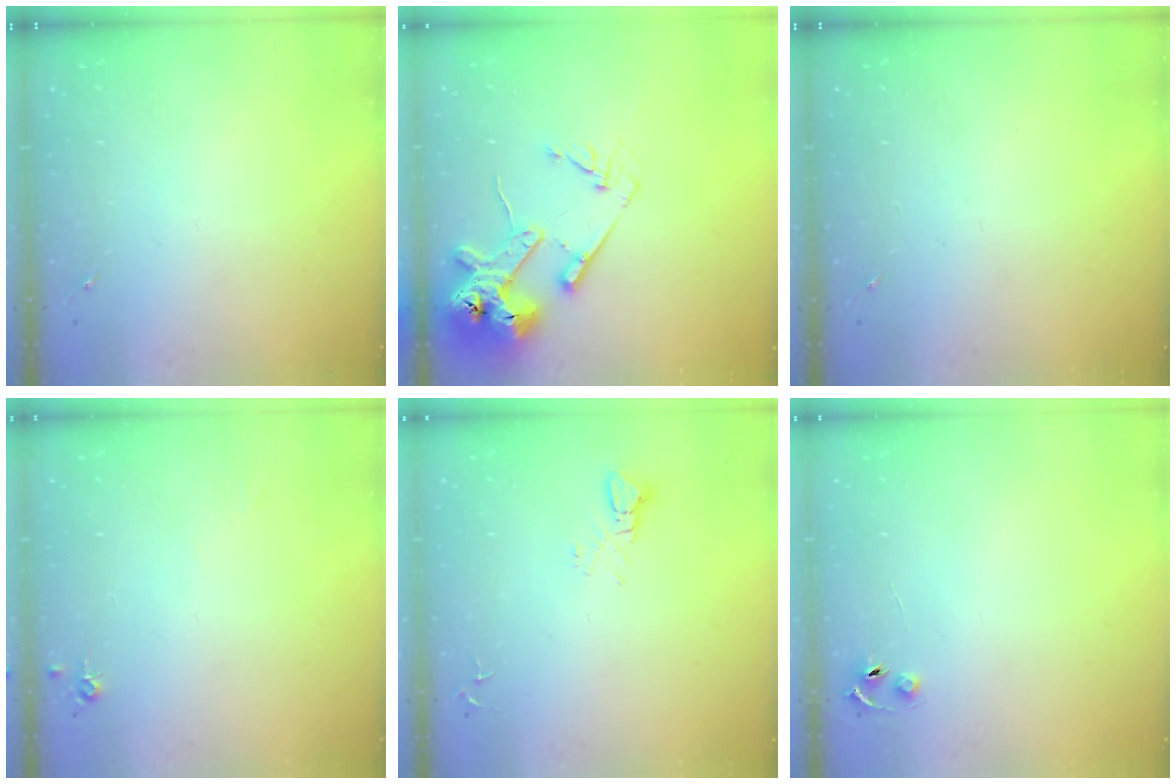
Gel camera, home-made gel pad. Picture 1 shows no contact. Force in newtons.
{"total": 16.8, "press": 16.7, "slide": 1.9}
{"total": 0.0}
{"total": 4.7, "press": 4.7, "slide": 0.7}
{"total": 3.6, "press": 3.6, "slide": 0.3}
{"total": 4.0, "press": 3.9, "slide": 0.4}